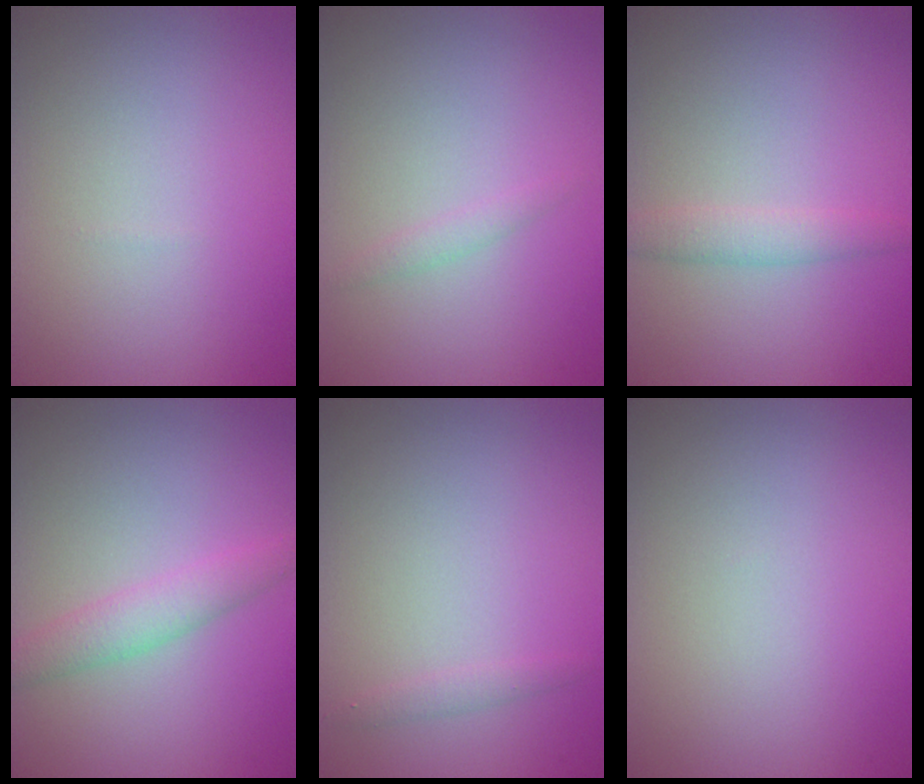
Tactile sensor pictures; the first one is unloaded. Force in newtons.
{"total": 0.9, "press": 0.9, "slide": 0.1}
{"total": 1.9, "press": 1.9, "slide": 0.1}
{"total": 2.7, "press": 2.7, "slide": 0.0}
{"total": 0.8, "press": 0.8, "slide": 0.1}
{"total": 0.0}